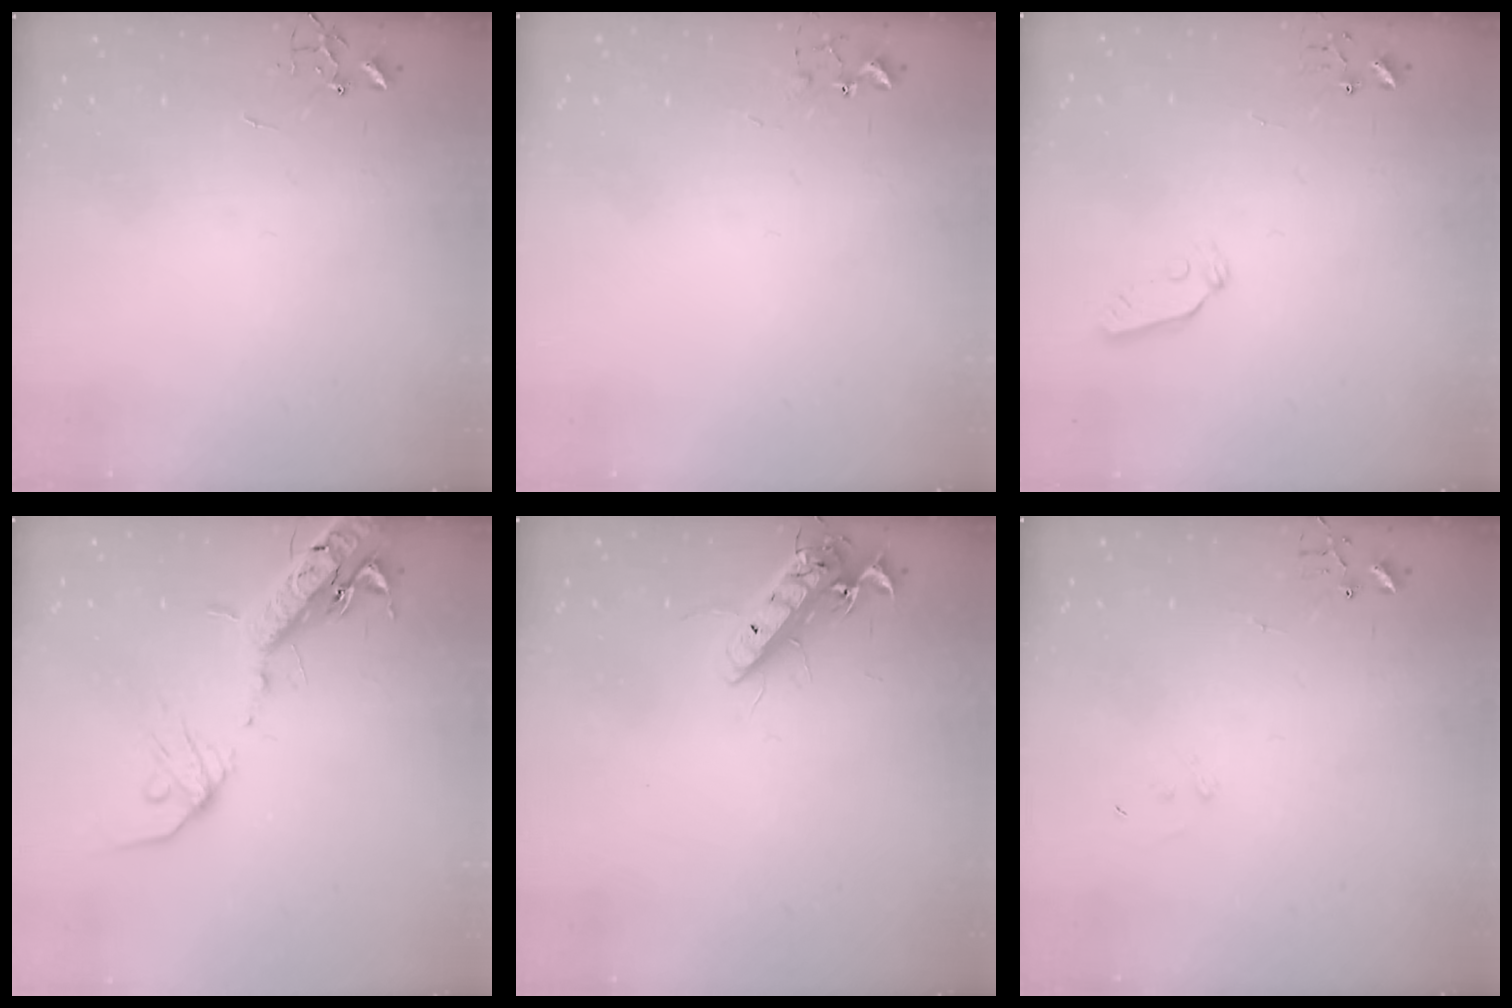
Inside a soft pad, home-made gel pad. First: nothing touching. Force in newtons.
{"total": 5.8, "press": 5.7, "slide": 0.7}
{"total": 5.0, "press": 4.9, "slide": 0.6}
{"total": 17.9, "press": 17.4, "slide": 4.3}
{"total": 14.8, "press": 14.5, "slide": 2.8}
{"total": 6.8, "press": 6.8, "slide": 0.5}